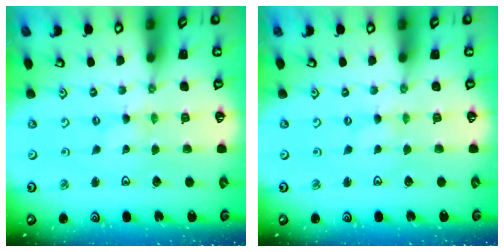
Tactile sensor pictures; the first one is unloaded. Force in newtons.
{"total": 0.0}